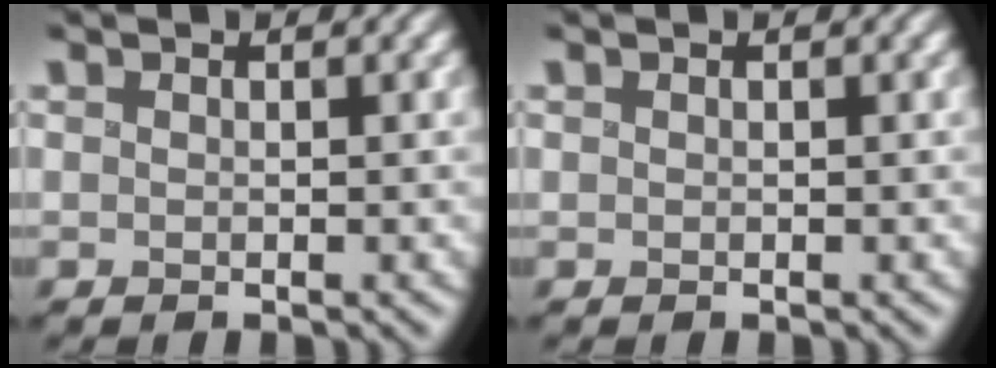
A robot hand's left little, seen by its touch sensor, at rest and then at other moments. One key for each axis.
{"total": 0.0}